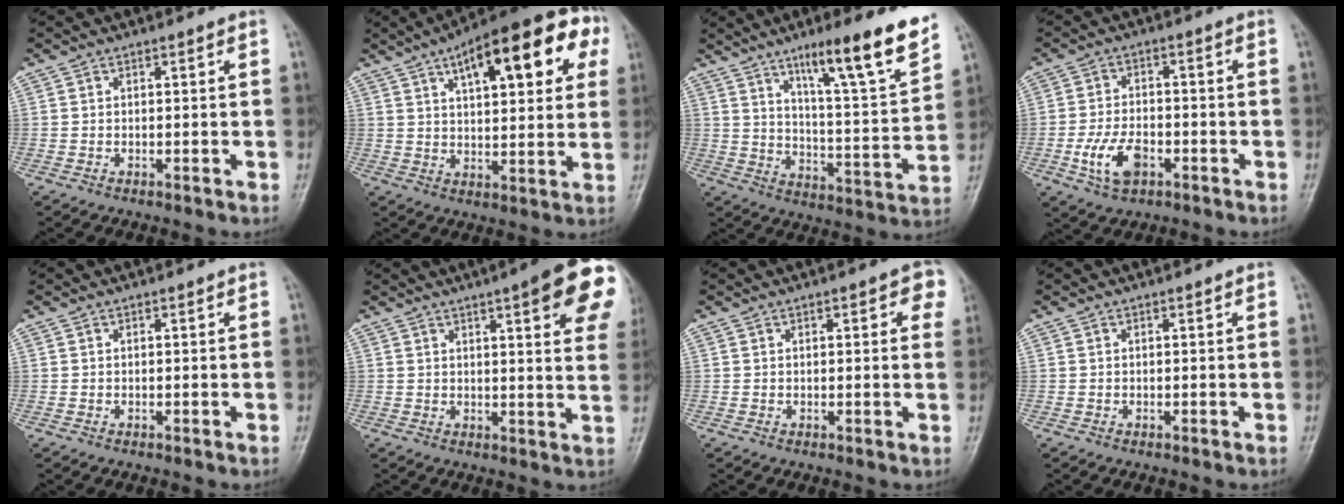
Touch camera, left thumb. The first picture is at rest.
{"total": 20.9, "force": [8.5, 8.0, 17.3], "torque": [-0.217, 0.015, 0.116]}
{"total": 17.1, "force": [11.2, 1.7, 12.7], "torque": [-0.178, -0.062, 0.179]}
{"total": 7.8, "force": [-3.2, 4.5, 5.5], "torque": [-0.105, 0.015, -0.057]}
{"total": 0.0}
{"total": 16.5, "force": [7.7, 3.7, 14.1], "torque": [-0.158, -0.018, 0.086]}
{"total": 3.9, "force": [1.6, 1.6, 3.2], "torque": [-0.019, -0.001, 0.012]}
{"total": 0.0}